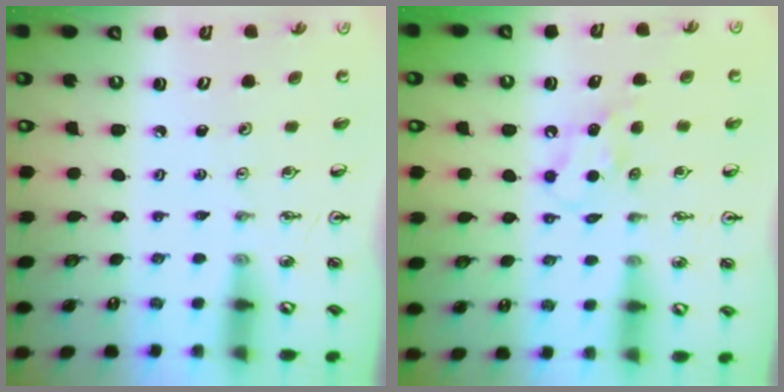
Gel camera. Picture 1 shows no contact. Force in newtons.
{"total": 5.3, "press": 5.2, "slide": 0.8}